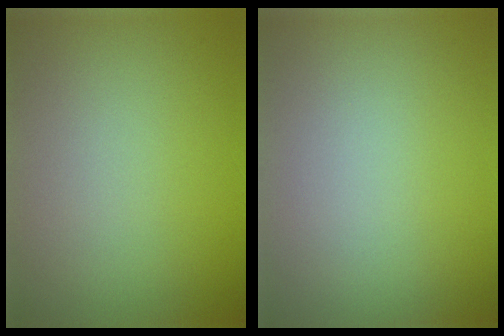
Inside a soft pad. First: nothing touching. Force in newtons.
{"total": 0.0}